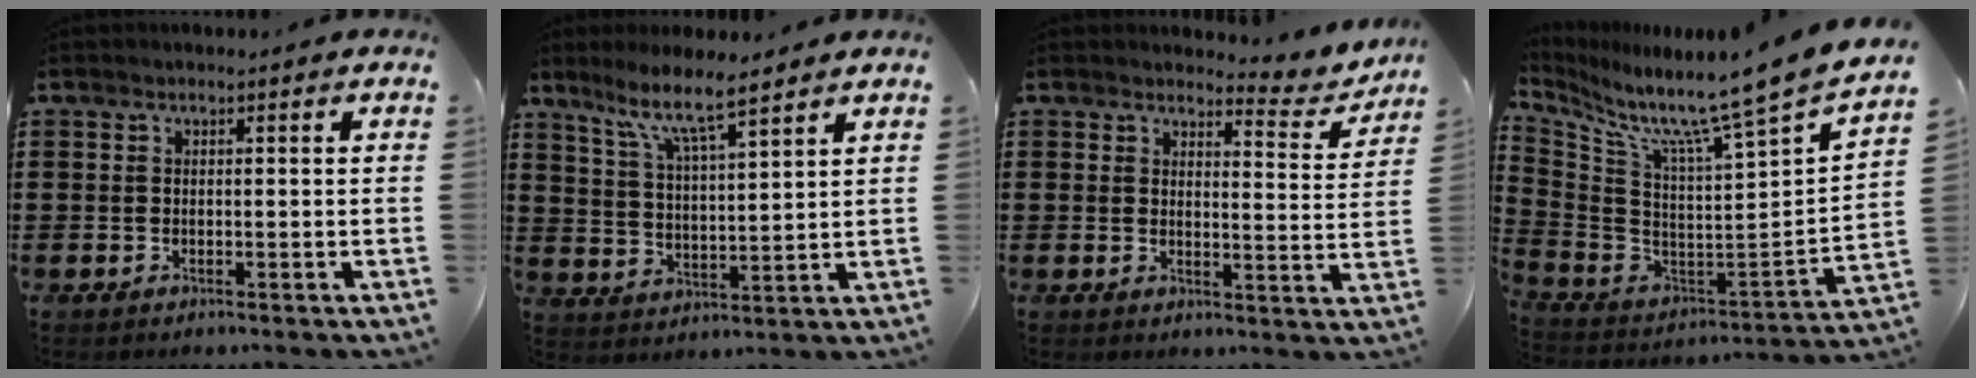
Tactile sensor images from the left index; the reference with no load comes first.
{"total": 7.4, "force": [6.1, 0.4, 4.2], "torque": [-0.100, -0.025, 0.107]}
{"total": 4.4, "force": [4.1, 0.5, 1.5], "torque": [-0.030, -0.026, 0.068]}
{"total": 9.0, "force": [7.9, -1.5, 4.1], "torque": [-0.095, -0.090, 0.115]}